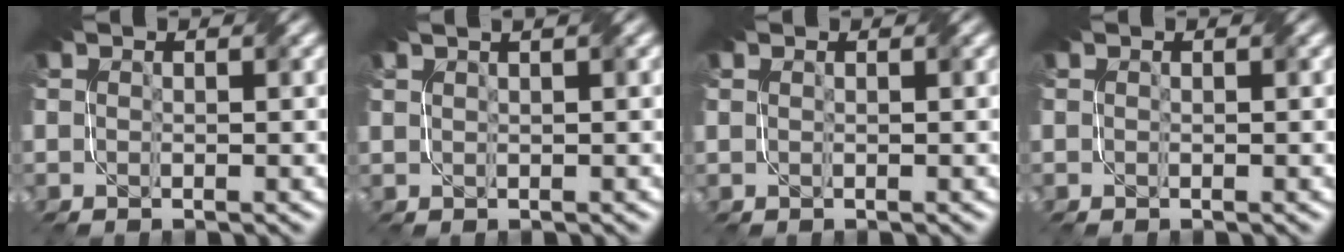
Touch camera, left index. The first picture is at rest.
{"total": 3.7, "force": [2.3, 1.6, 2.4], "torque": [-0.019, 0.022, 0.014]}
{"total": 0.7, "force": [0.6, 0.3, 0.2], "torque": [-0.008, -0.005, 0.005]}
{"total": 0.0}